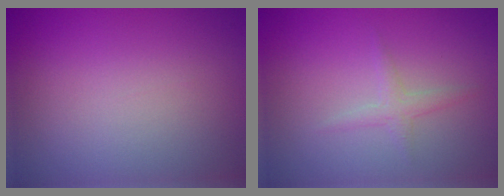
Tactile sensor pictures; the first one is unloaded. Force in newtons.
{"total": 1.2, "press": 1.2, "slide": 0.0}